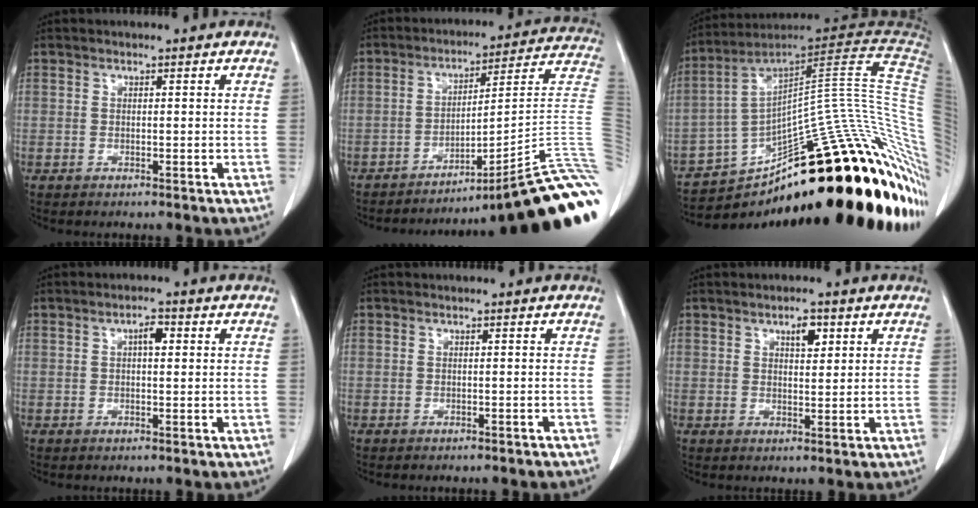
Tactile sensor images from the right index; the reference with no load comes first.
{"total": 24.6, "force": [-14.4, -0.1, 19.9], "torque": [-0.130, 0.031, -0.198]}
{"total": 39.0, "force": [-14.3, 7.3, 35.5], "torque": [-0.385, 0.060, -0.197]}
{"total": 2.3, "force": [0.5, 0.9, 2.0], "torque": [-0.033, 0.006, 0.008]}
{"total": 2.3, "force": [-2.2, 0.1, 0.9], "torque": [-0.013, -0.001, -0.025]}
{"total": 3.0, "force": [1.5, 1.2, 2.3], "torque": [-0.035, -0.001, 0.025]}